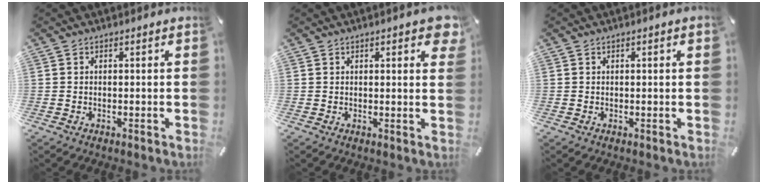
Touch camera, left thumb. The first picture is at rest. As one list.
[{"total": 3.7, "force": [2.1, 1.2, 2.7], "torque": [-0.035, -0.009, 0.032]}, {"total": 0.7, "force": [0.2, 0.0, 0.7], "torque": [-0.011, 0.000, 0.003]}]